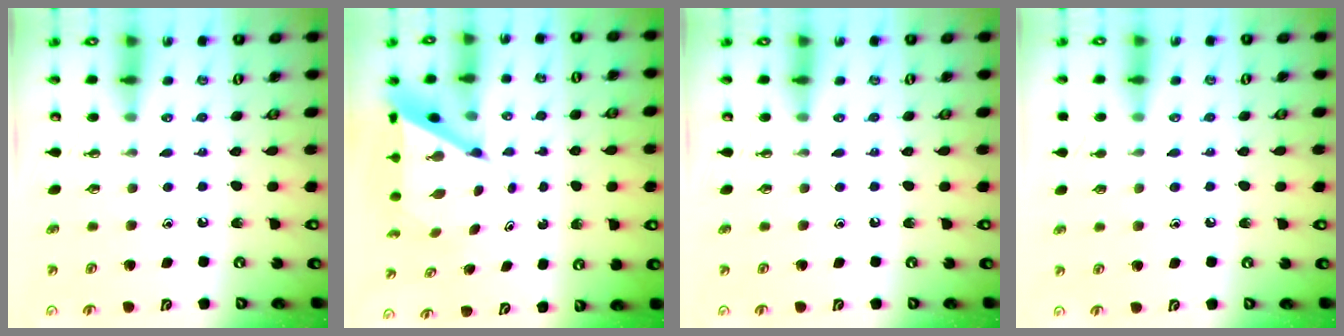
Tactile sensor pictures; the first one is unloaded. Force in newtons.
{"total": 7.4, "press": 7.4, "slide": 0.5}
{"total": 0.0}
{"total": 4.8, "press": 4.8, "slide": 0.6}